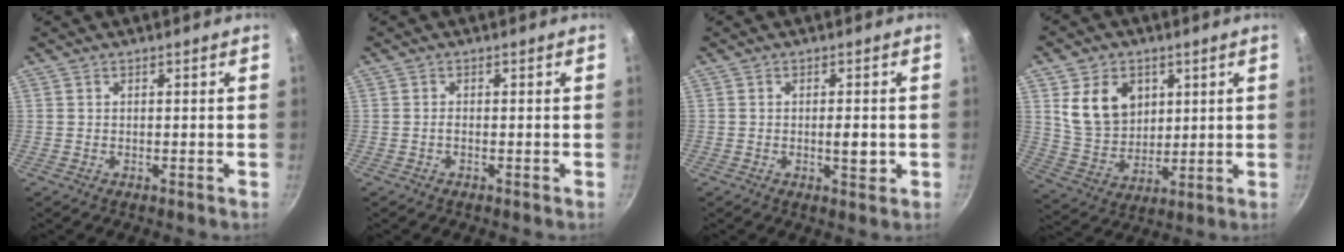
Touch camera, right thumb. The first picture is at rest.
{"total": 0.7, "force": [-0.3, 0.2, 0.5], "torque": [-0.012, 0.004, -0.009]}
{"total": 3.5, "force": [-0.5, 1.3, 3.2], "torque": [-0.044, 0.000, -0.008]}
{"total": 12.3, "force": [3.9, 9.5, 6.7], "torque": [-0.091, -0.021, 0.082]}